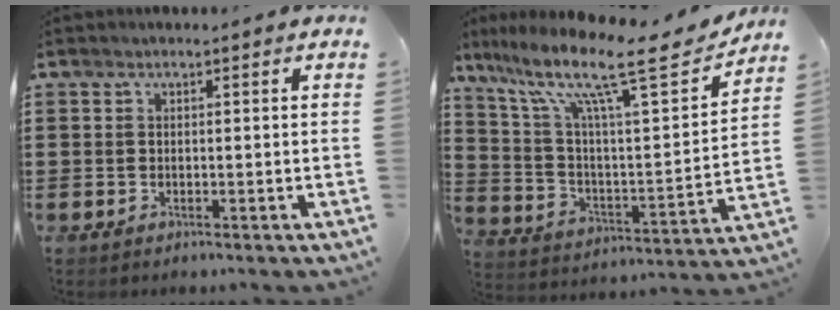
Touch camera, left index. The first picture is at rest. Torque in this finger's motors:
{"motor_torque": [2.14, 0.00, 0.42, 0.21]}